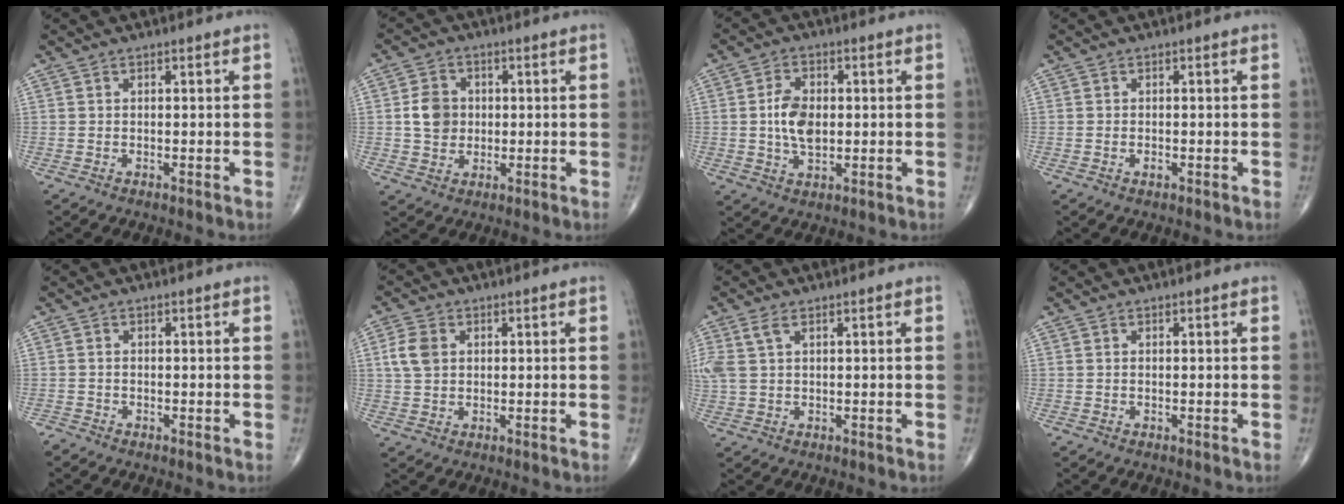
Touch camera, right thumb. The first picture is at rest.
{"total": 6.2, "force": [0.4, 5.3, 3.3], "torque": [-0.042, 0.002, 0.004]}
{"total": 7.2, "force": [0.1, 4.3, 5.7], "torque": [-0.099, 0.000, 0.001]}
{"total": 0.8, "force": [-0.3, 0.4, 0.6], "torque": [-0.008, 0.000, -0.006]}
{"total": 1.0, "force": [-1.0, 0.3, -0.2], "torque": [0.006, -0.003, -0.024]}
{"total": 5.0, "force": [1.1, 3.7, 3.3], "torque": [-0.067, 0.003, 0.019]}
{"total": 4.7, "force": [1.8, 2.5, 3.6], "torque": [-0.107, 0.013, 0.043]}
{"total": 0.0}